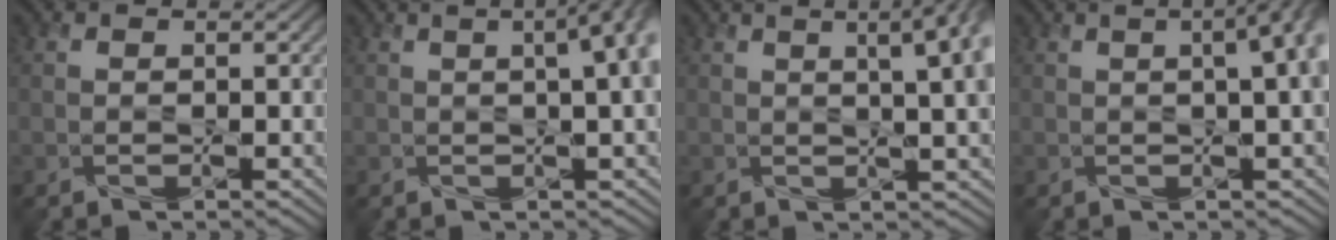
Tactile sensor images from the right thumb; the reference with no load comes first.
{"total": 7.7, "force": [1.1, 2.2, 7.3], "torque": [-0.086, 0.021, 0.005]}
{"total": 9.5, "force": [2.9, 3.2, 8.5], "torque": [-0.096, 0.041, 0.024]}
{"total": 7.6, "force": [1.1, 2.3, 7.2], "torque": [-0.088, 0.018, 0.006]}